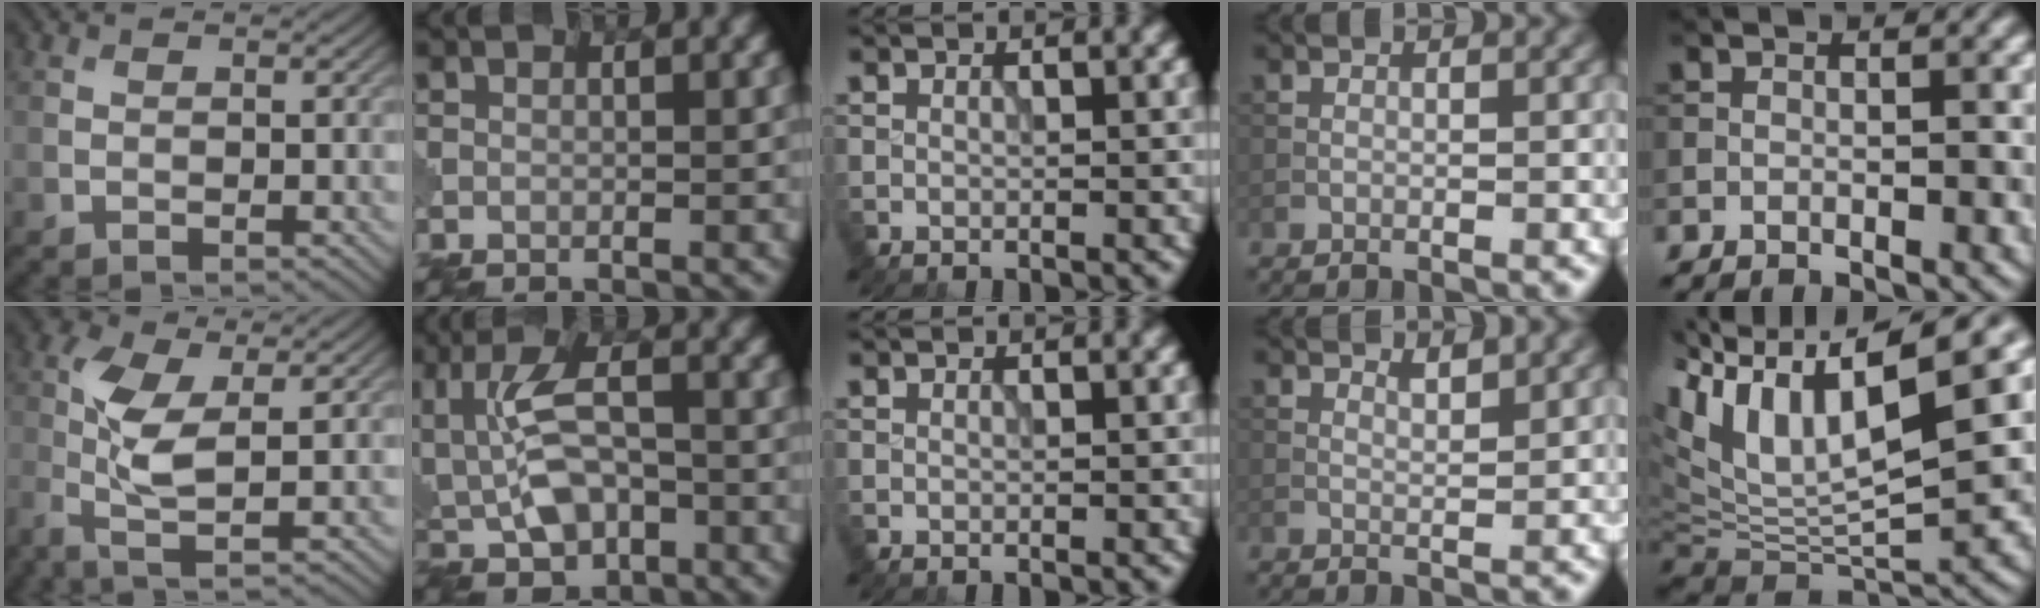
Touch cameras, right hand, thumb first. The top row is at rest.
{"thumb": {"total": 7.0, "force": [-0.4, 2.4, 6.5], "torque": [-0.161, 0.007, -0.018]}, "index": {"total": 7.5, "force": [-0.2, 4.2, 6.2], "torque": [-0.110, 0.007, -0.012]}, "ring": {"total": 1.2, "force": [1.1, 0.1, 0.6], "torque": [-0.013, -0.002, 0.019]}, "little": {"total": 12.7, "force": [4.5, 4.3, 11.1], "torque": [-0.209, 0.008, 0.080]}}